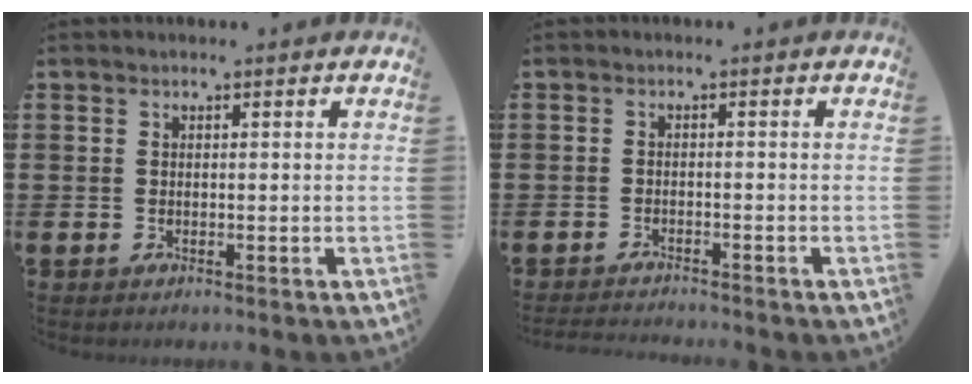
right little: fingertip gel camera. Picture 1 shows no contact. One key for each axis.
{"total": 1.3, "fx": -1.3, "fy": -0.1, "fz": 0.1, "tx": -0.003, "ty": 0.002, "tz": -0.027}